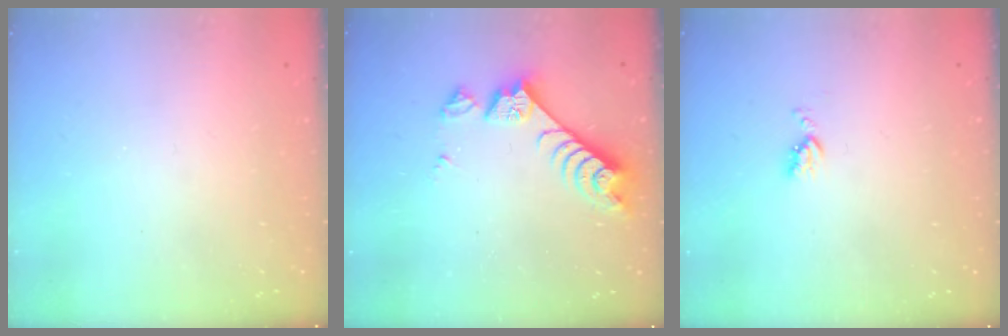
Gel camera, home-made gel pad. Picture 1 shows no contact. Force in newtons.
{"total": 8.0, "press": 7.9, "slide": 0.7}
{"total": 3.2, "press": 3.2, "slide": 0.5}